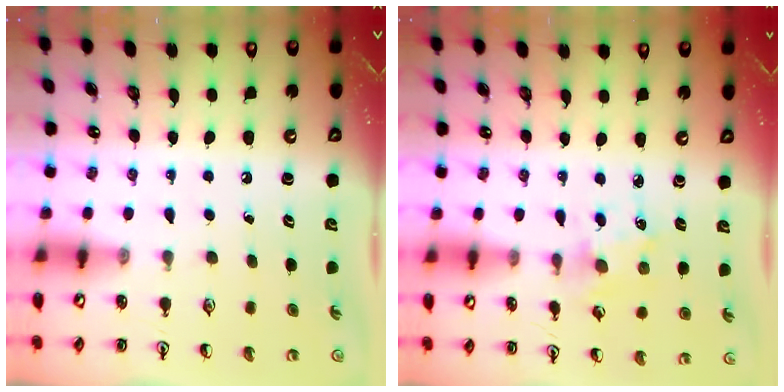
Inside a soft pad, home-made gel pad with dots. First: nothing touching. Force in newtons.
{"total": 1.6, "press": 1.6, "slide": 0.0}